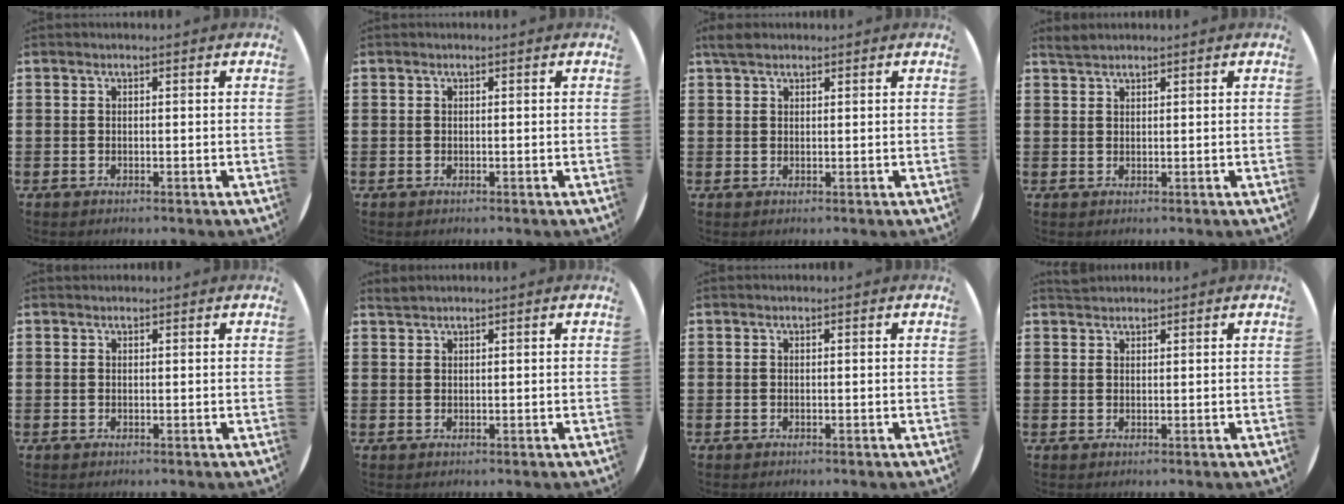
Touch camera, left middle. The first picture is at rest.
{"total": 0.0}
{"total": 1.9, "force": [1.6, 0.7, 0.8], "torque": [-0.011, 0.002, 0.028]}
{"total": 1.3, "force": [1.3, 0.1, 0.3], "torque": [-0.007, 0.002, 0.024]}
{"total": 0.0}
{"total": 0.8, "force": [0.8, -0.1, 0.0], "torque": [-0.001, -0.001, 0.016]}
{"total": 0.0}
{"total": 1.0, "force": [1.0, 0.2, -0.1], "torque": [-0.001, 0.001, 0.020]}